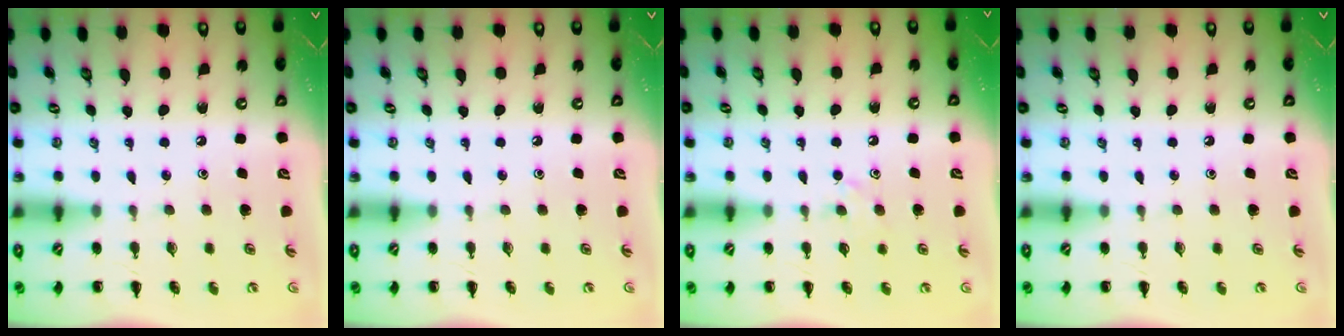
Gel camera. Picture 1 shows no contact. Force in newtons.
{"total": 0.0}
{"total": 5.6, "press": 5.3, "slide": 1.8}
{"total": 0.0}